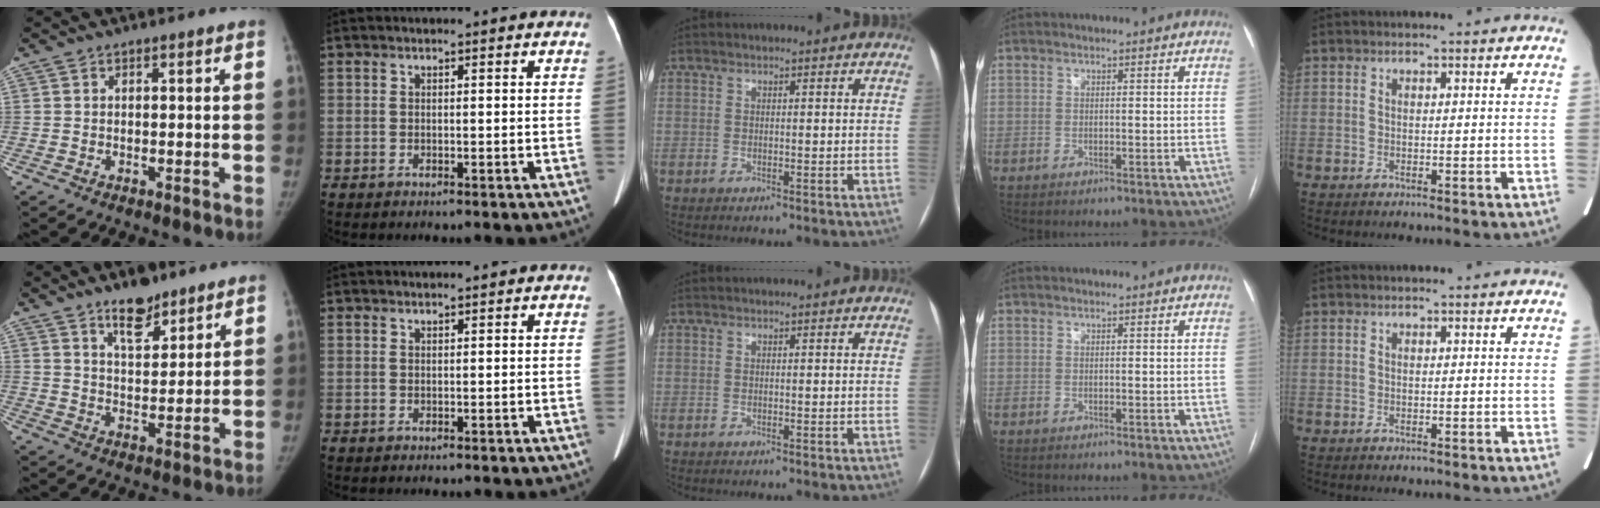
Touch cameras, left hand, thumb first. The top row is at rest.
{"thumb": {"total": 8.2, "force": [6.0, 3.4, 4.5], "torque": [-0.046, -0.043, 0.101]}}